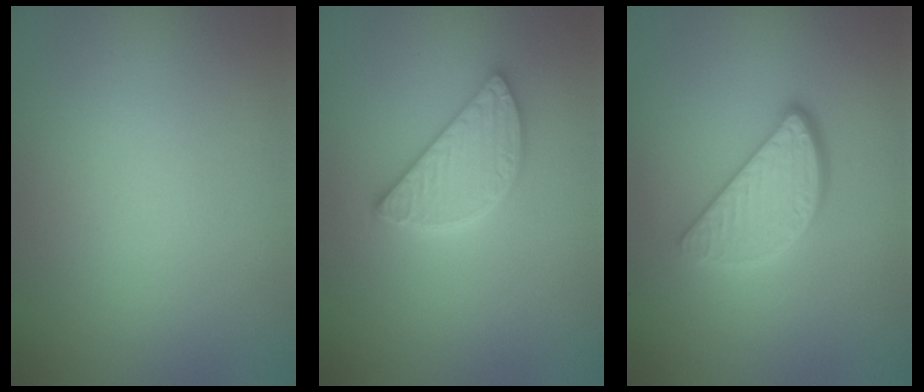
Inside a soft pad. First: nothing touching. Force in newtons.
{"total": 4.1, "press": 3.4, "slide": 2.3}
{"total": 3.9, "press": 3.0, "slide": 2.4}